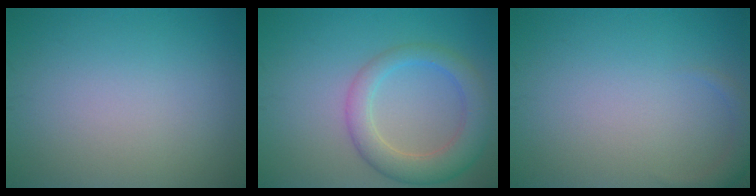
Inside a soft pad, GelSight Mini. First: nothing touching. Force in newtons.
{"total": 4.9, "press": 4.9, "slide": 0.5}
{"total": 1.4, "press": 1.4, "slide": 0.1}